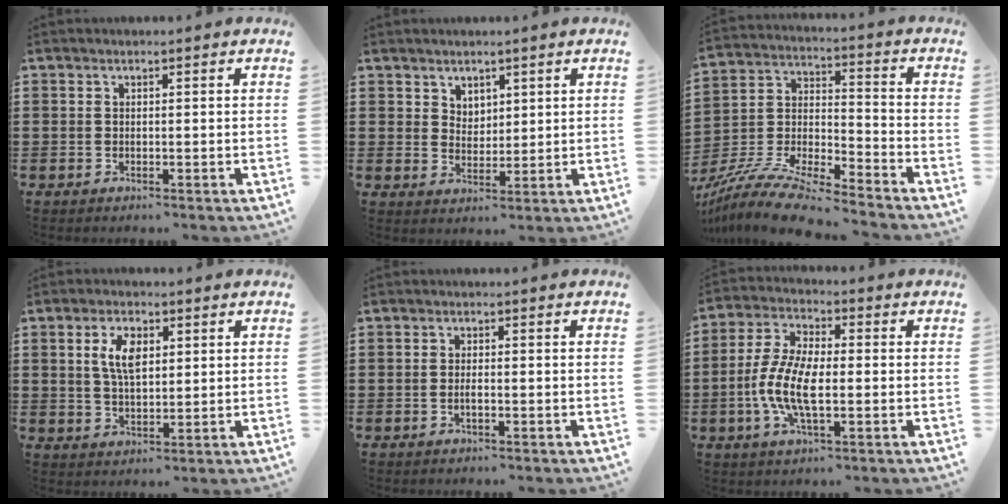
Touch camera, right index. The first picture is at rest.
{"total": 3.4, "force": [2.7, 2.0, 0.1], "torque": [-0.009, 0.005, 0.053]}
{"total": 10.5, "force": [-9.6, 0.4, 4.1], "torque": [-0.089, 0.007, -0.196]}
{"total": 5.4, "force": [1.9, 2.4, 4.4], "torque": [-0.093, 0.012, 0.032]}
{"total": 1.1, "force": [-0.4, 0.2, 1.0], "torque": [-0.020, -0.002, -0.007]}
{"total": 9.1, "force": [-2.1, 3.6, 8.1], "torque": [-0.191, -0.014, -0.046]}